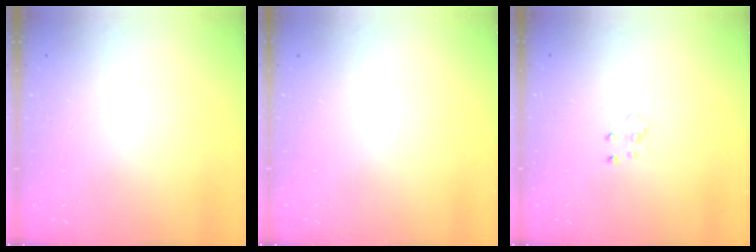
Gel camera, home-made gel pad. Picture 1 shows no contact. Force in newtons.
{"total": 0.0}
{"total": 3.8, "press": 3.8, "slide": 0.3}